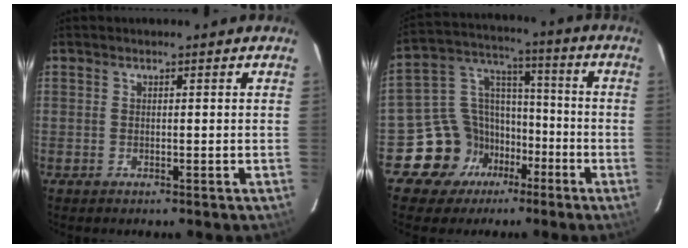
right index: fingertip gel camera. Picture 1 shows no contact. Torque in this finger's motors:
{"motor_torque": [0.65, -0.68, 0.04, -0.10]}